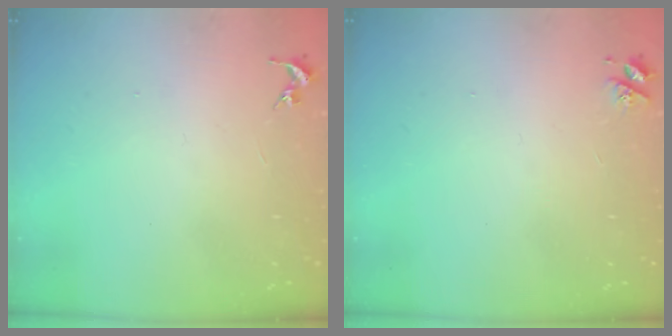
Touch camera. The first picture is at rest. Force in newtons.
{"total": 3.8, "press": 3.8, "slide": 0.5}